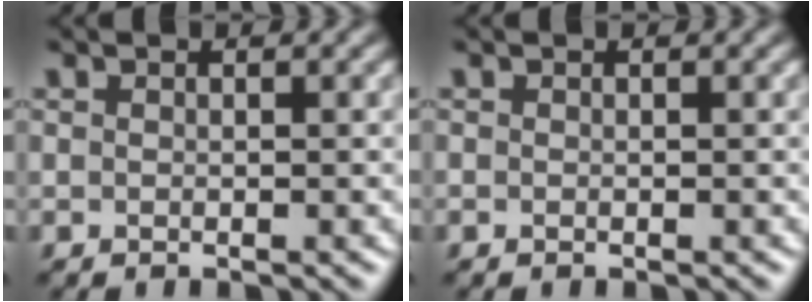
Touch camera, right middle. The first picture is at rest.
{"total": 0.0}